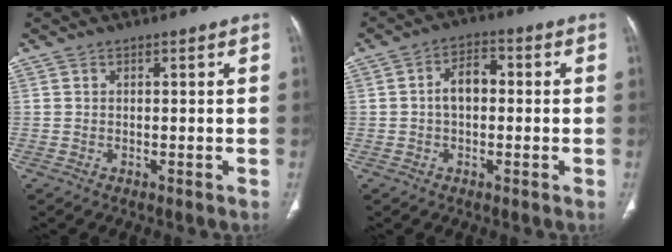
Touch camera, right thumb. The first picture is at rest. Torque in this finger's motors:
{"motor_torque": [0.84, 1.09, 0.80, 0.13, 0.06]}